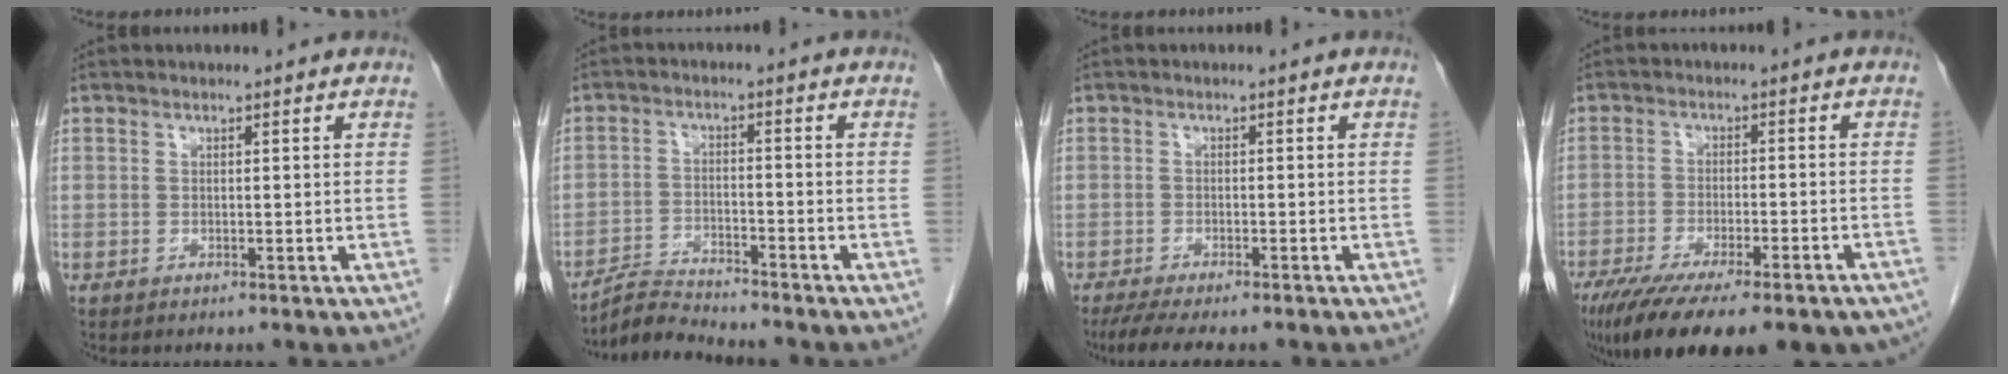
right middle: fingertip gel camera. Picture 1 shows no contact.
{"total": 4.6, "force": [-4.6, -0.6, -0.3], "torque": [0.000, -0.012, -0.084]}
{"total": 6.9, "force": [-5.7, 1.3, 3.8], "torque": [-0.055, -0.013, -0.088]}
{"total": 22.4, "force": [-16.9, 5.7, 13.6], "torque": [-0.200, -0.032, -0.229]}